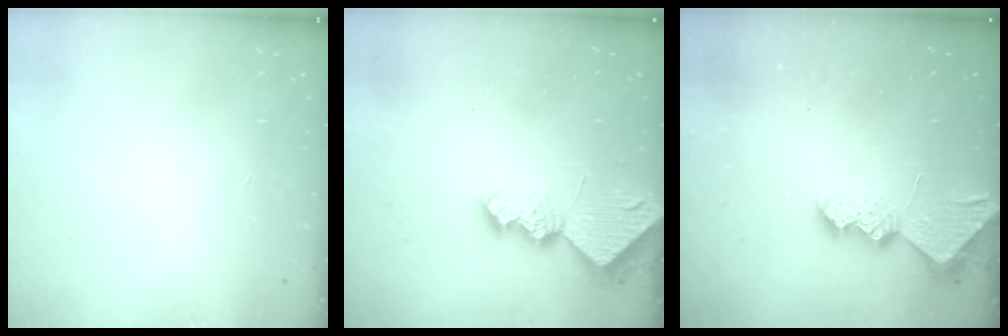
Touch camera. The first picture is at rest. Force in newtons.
{"total": 7.5, "press": 7.4, "slide": 0.8}
{"total": 6.9, "press": 6.8, "slide": 0.6}